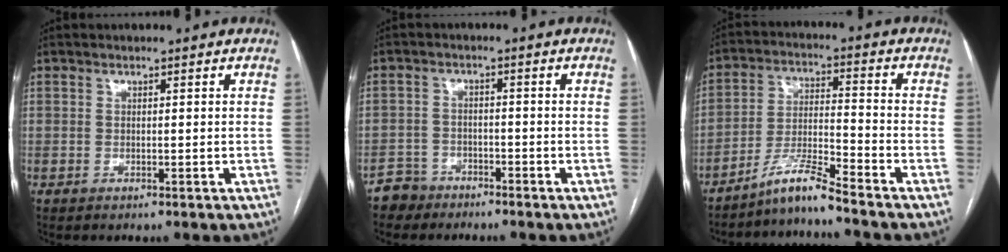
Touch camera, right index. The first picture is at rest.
{"total": 3.7, "force": [-3.0, 2.1, -0.6], "torque": [0.013, 0.005, -0.060]}
{"total": 6.7, "force": [-5.9, -0.8, 3.1], "torque": [-0.063, -0.007, -0.112]}